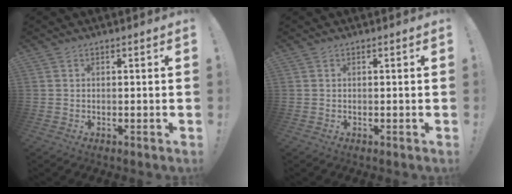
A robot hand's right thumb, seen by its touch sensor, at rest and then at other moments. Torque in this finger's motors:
{"motor_torque": [0.00, 0.00, 0.03, 0.03, 0.00]}